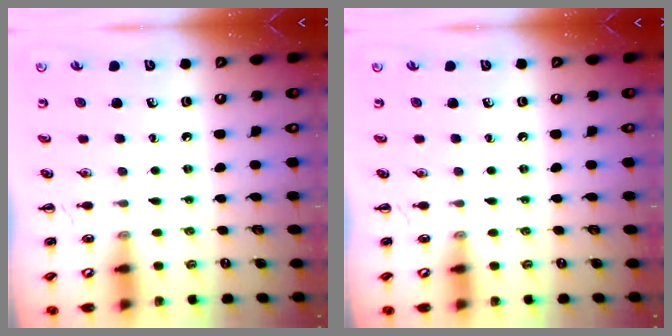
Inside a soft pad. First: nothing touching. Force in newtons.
{"total": 0.0}